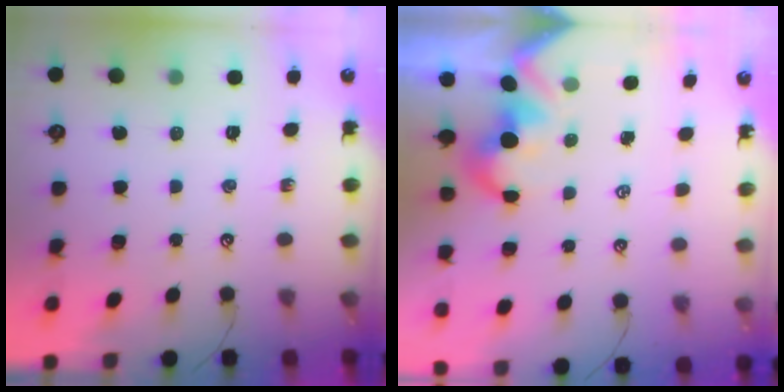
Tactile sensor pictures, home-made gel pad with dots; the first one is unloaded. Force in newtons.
{"total": 1.7, "press": 1.3, "slide": 1.0}